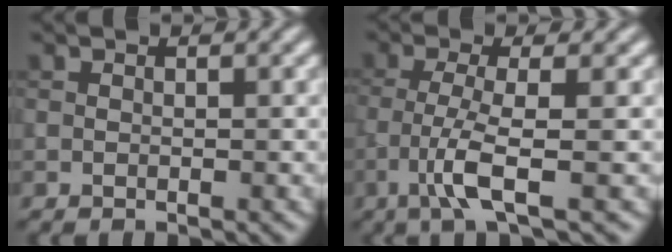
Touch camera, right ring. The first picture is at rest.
{"total": 4.2, "force": [-1.4, 0.6, 3.9], "torque": [-0.079, -0.002, -0.036]}